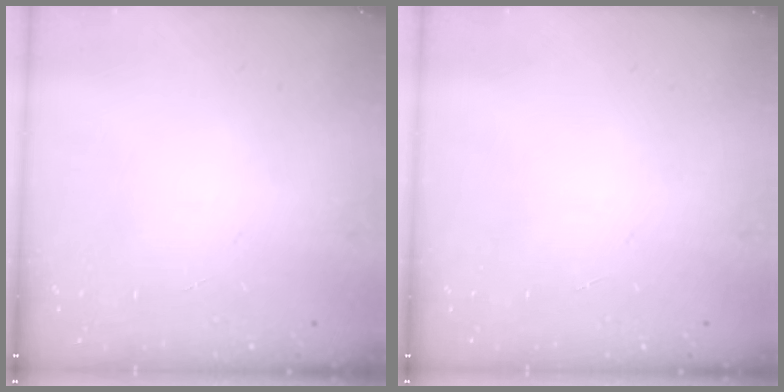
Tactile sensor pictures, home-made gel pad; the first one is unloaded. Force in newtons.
{"total": 0.0}